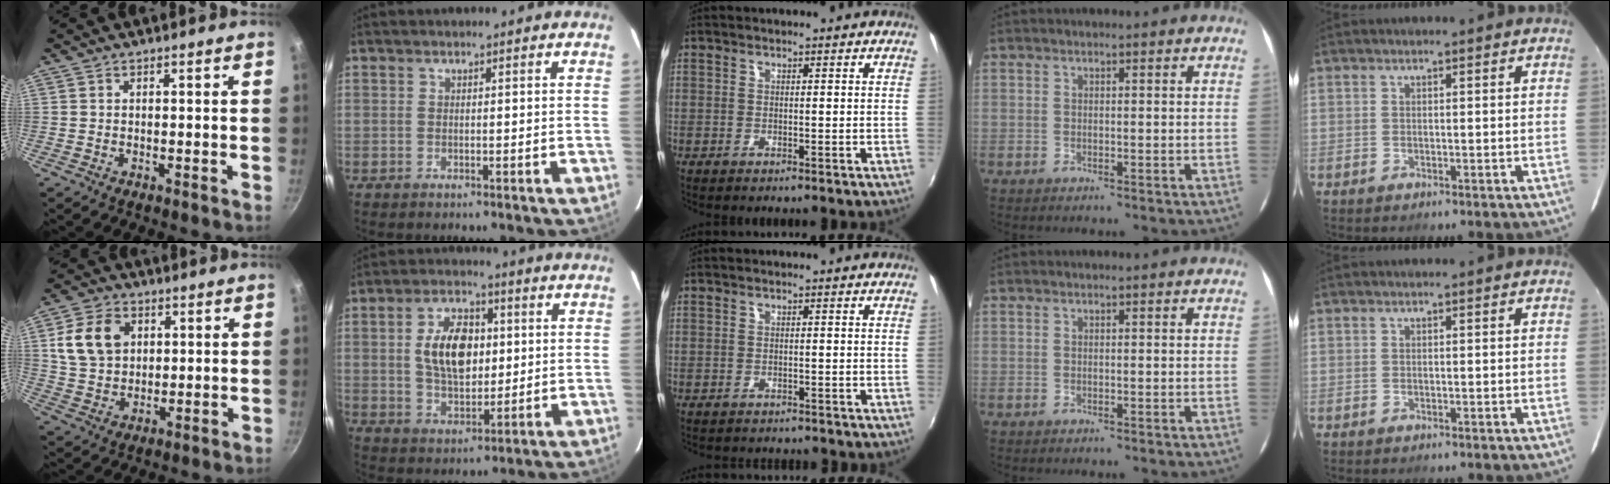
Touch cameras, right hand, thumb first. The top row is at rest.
{"thumb": {"total": 11.0, "force": [3.1, 8.3, 6.6], "torque": [-0.102, 0.000, 0.057]}, "index": {"total": 11.6, "force": [1.7, 6.7, 9.2], "torque": [-0.164, 0.016, 0.038]}, "middle": {"total": 2.9, "force": [-2.7, 0.9, 0.7], "torque": [-0.019, -0.013, -0.040]}}